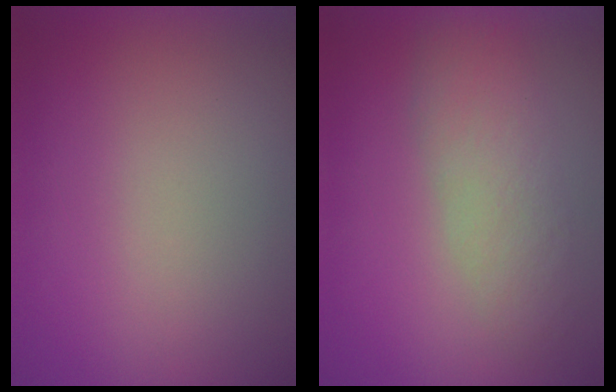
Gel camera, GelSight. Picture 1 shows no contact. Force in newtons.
{"total": 2.9}